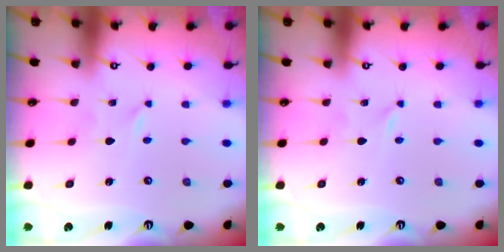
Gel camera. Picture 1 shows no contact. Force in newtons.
{"total": 0.0}